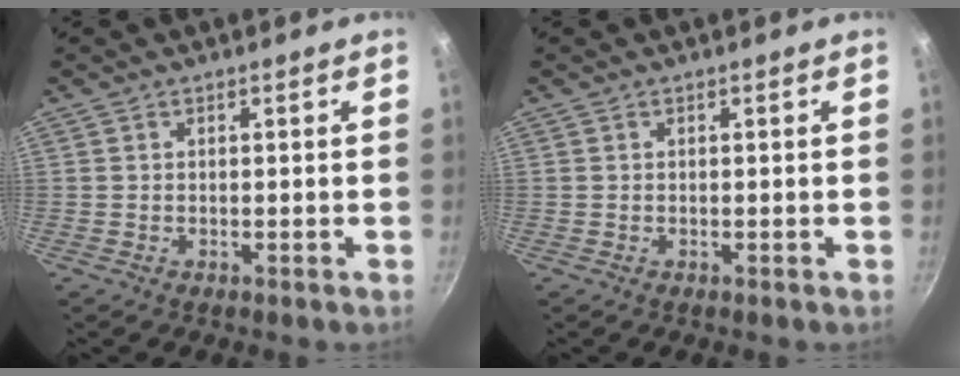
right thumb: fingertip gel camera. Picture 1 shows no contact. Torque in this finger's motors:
{"motor_torque": [-0.02, 0.02, 0.00, 0.00, 0.00]}